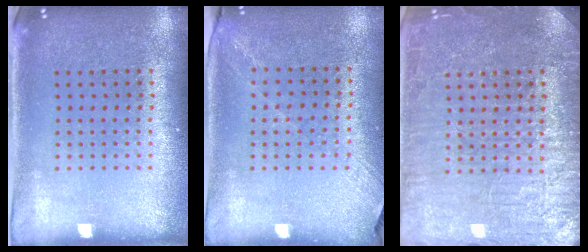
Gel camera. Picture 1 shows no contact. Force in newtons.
{"total": 1.3, "press": 1.0, "slide": 0.9}
{"total": 7.1, "press": 7.1, "slide": 1.1}